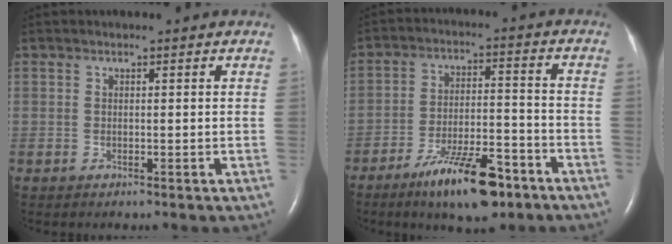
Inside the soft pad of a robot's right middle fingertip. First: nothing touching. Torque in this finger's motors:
{"motor_torque": [1.24, -0.90, 0.24, 0.06]}